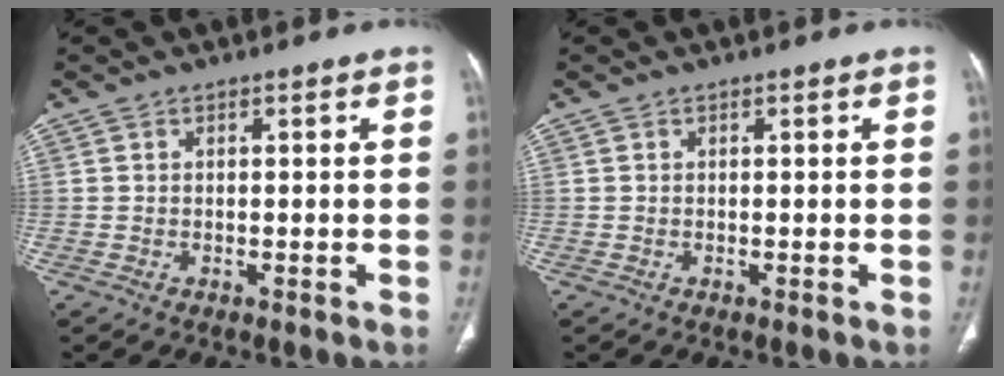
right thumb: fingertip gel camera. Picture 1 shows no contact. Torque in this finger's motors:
{"motor_torque": [0.28, -0.10, 0.37, -0.37, 0.03]}